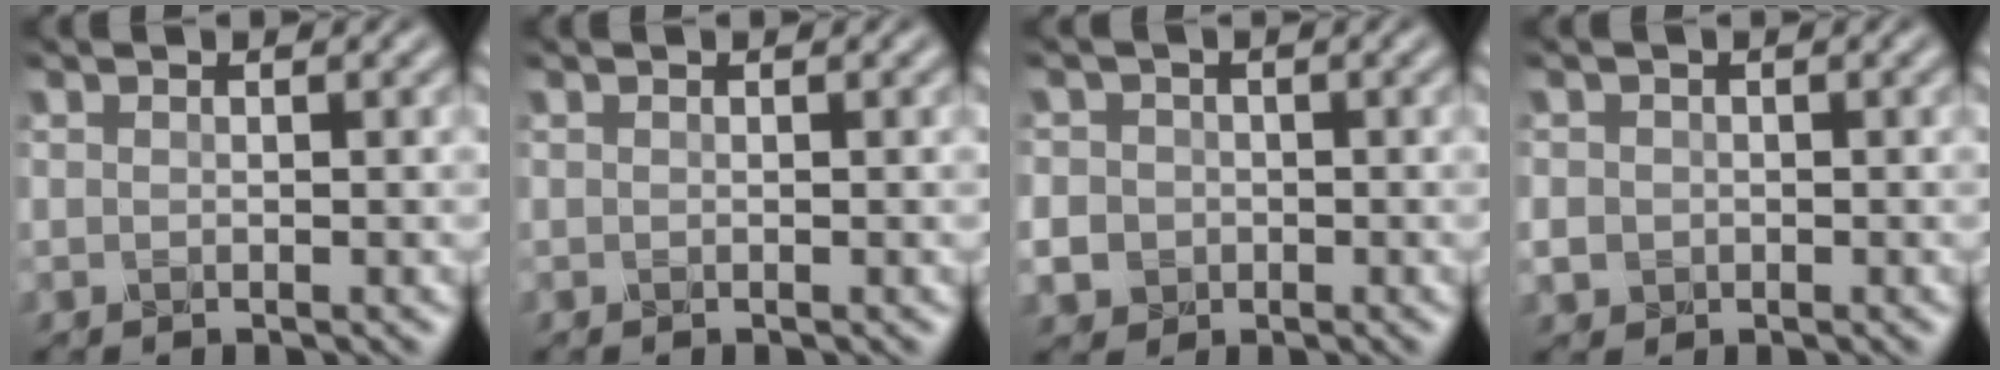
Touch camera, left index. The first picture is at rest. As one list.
[{"total": 0.0}, {"total": 7.2, "force": [-1.8, 6.6, 2.1], "torque": [-0.059, -0.011, -0.064]}, {"total": 2.1, "force": [-0.3, 2.0, 0.6], "torque": [-0.012, -0.005, -0.006]}]